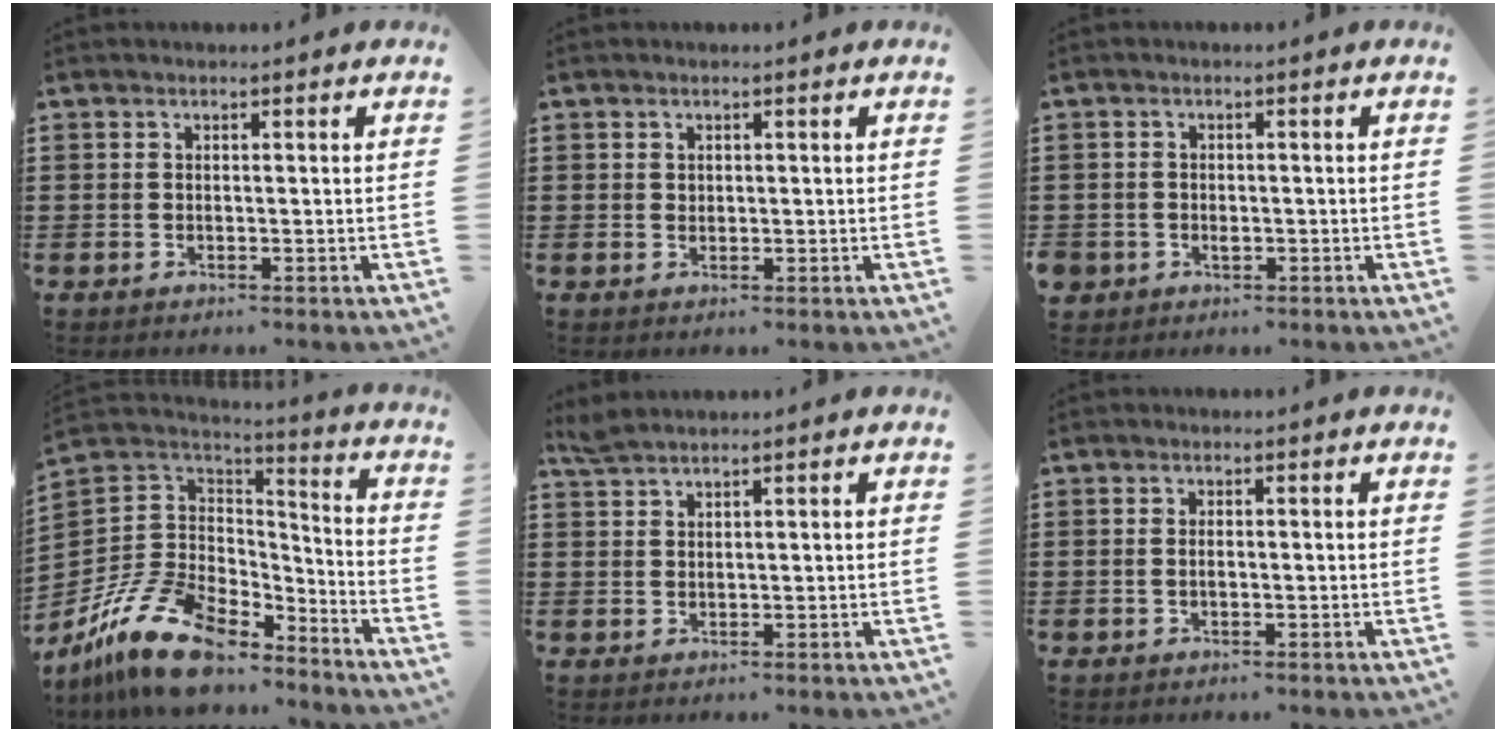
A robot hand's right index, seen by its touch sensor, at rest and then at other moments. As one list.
[{"total": 0.7, "force": [0.4, 0.5, 0.1], "torque": [-0.003, 0.003, 0.008]}, {"total": 1.2, "force": [-0.5, 1.1, 0.2], "torque": [-0.007, 0.003, -0.013]}, {"total": 14.7, "force": [-10.2, 7.6, 7.3], "torque": [-0.178, 0.033, -0.189]}, {"total": 1.6, "force": [1.5, 0.1, 0.5], "torque": [-0.014, 0.000, 0.030]}, {"total": 1.2, "force": [-0.1, 0.5, 1.0], "torque": [-0.021, 0.002, -0.002]}]